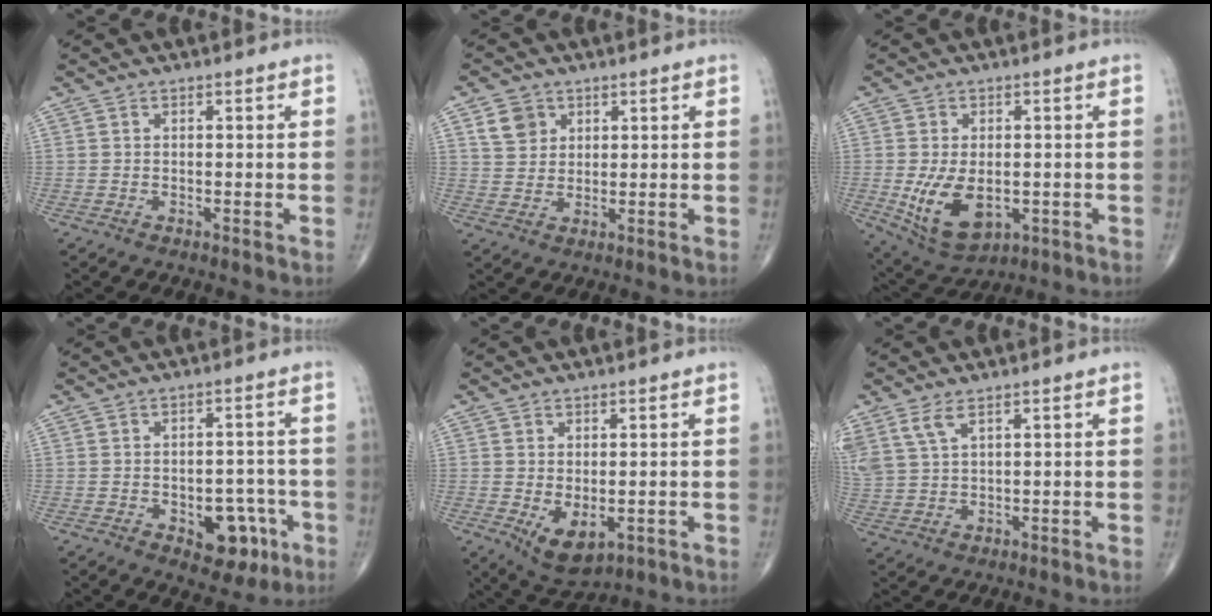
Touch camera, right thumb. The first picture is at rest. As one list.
[{"total": 5.2, "force": [2.4, 4.2, 1.9], "torque": [-0.017, -0.010, 0.047]}, {"total": 10.6, "force": [-1.9, 6.4, 8.3], "torque": [-0.138, -0.011, -0.015]}, {"total": 8.9, "force": [-3.5, 5.3, 6.2], "torque": [-0.045, 0.024, -0.036]}, {"total": 6.4, "force": [-1.2, 3.5, 5.2], "torque": [-0.075, -0.008, -0.002]}, {"total": 5.7, "force": [3.6, 2.3, 3.8], "torque": [-0.092, -0.005, 0.082]}]